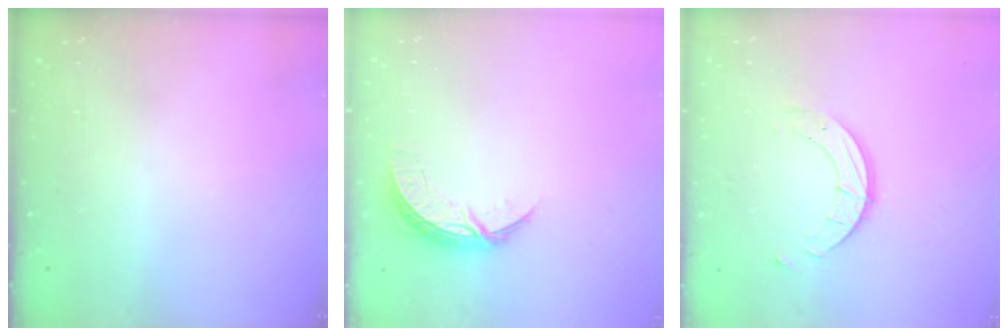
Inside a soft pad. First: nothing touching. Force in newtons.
{"total": 7.1, "press": 7.0, "slide": 0.7}
{"total": 5.1, "press": 5.1, "slide": 0.3}